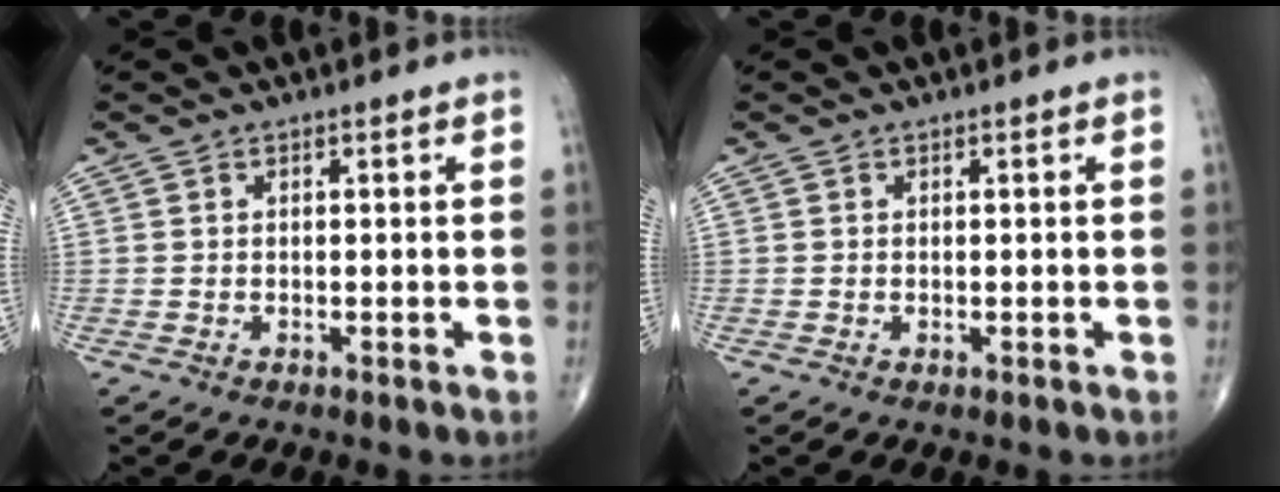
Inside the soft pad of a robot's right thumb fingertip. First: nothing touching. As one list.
[{"total": 0.0}]